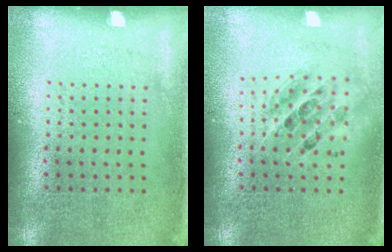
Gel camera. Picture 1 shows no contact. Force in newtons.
{"total": 1.4, "press": 1.3, "slide": 0.7}